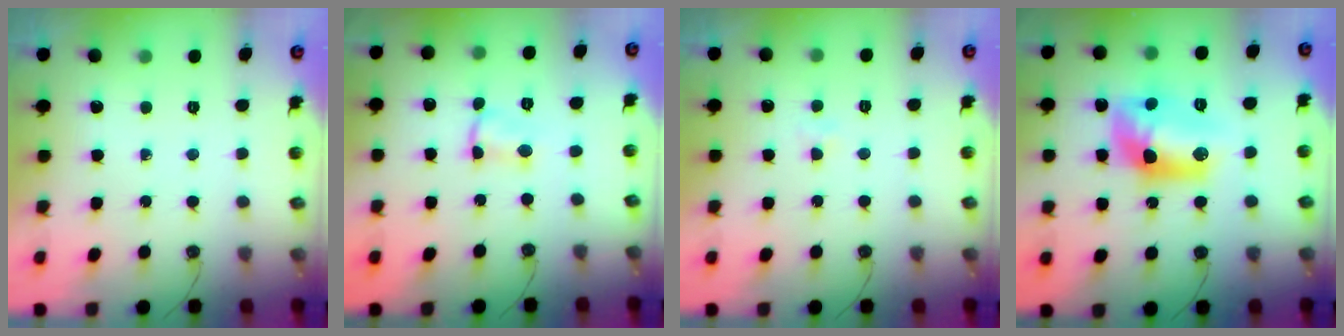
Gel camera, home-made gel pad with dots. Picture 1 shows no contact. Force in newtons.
{"total": 1.9, "press": 1.9, "slide": 0.4}
{"total": 1.9, "press": 1.8, "slide": 0.4}
{"total": 13.1, "press": 13.1, "slide": 0.9}